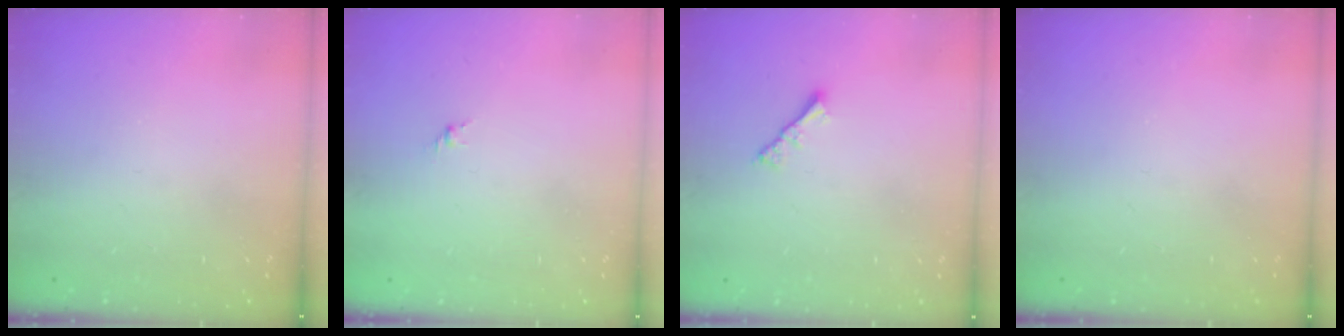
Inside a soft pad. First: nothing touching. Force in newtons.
{"total": 1.6, "press": 1.5, "slide": 0.6}
{"total": 2.5, "press": 2.4, "slide": 0.5}
{"total": 0.0}